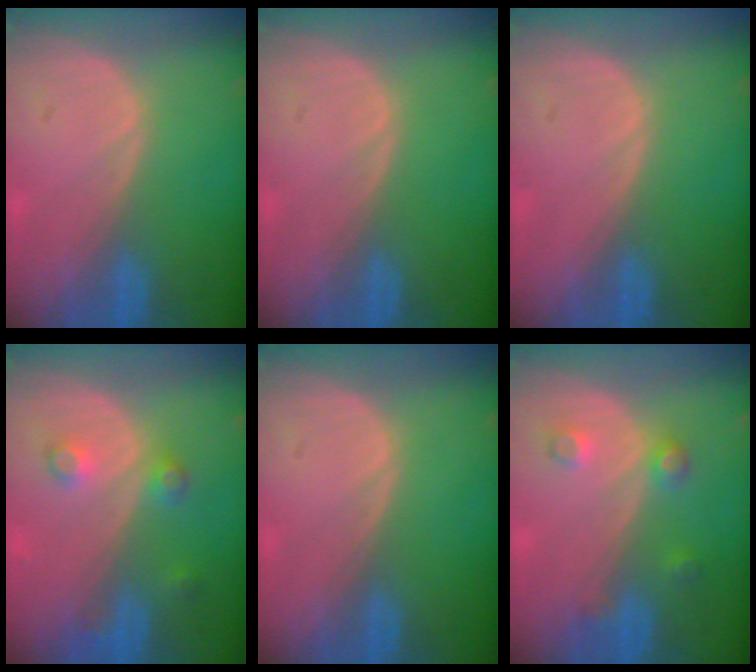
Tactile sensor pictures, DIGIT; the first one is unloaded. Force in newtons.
{"total": 0.0}
{"total": 0.0}
{"total": 3.7, "press": 3.4, "slide": 1.4}
{"total": 0.0}
{"total": 3.6, "press": 3.3, "slide": 1.3}